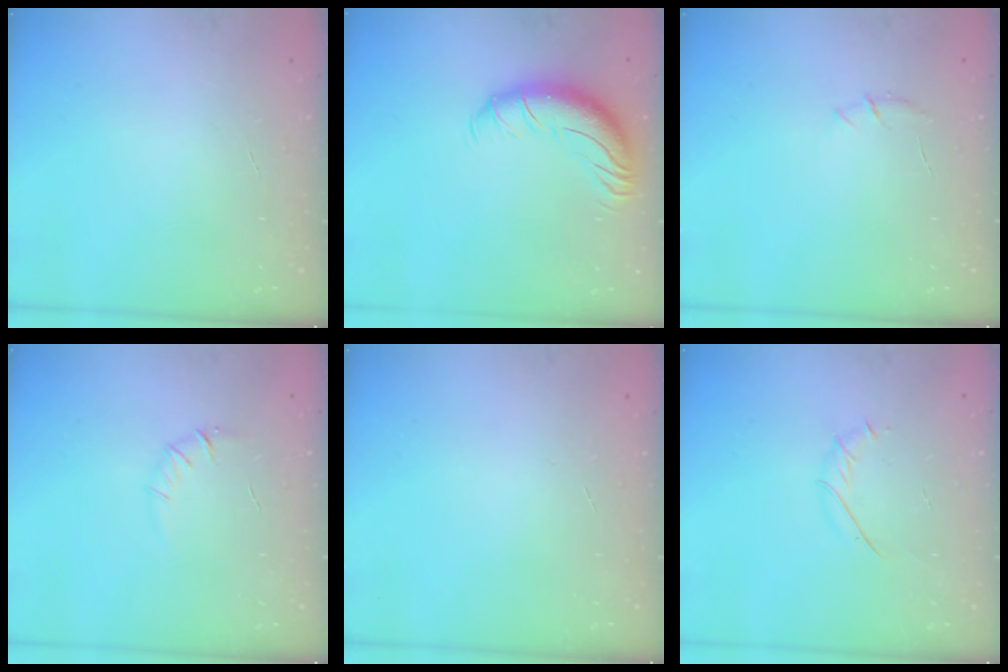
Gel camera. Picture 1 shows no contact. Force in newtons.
{"total": 12.4, "press": 12.1, "slide": 2.8}
{"total": 4.3, "press": 4.1, "slide": 1.6}
{"total": 4.7, "press": 4.4, "slide": 1.5}
{"total": 0.0}
{"total": 2.7, "press": 2.6, "slide": 0.8}